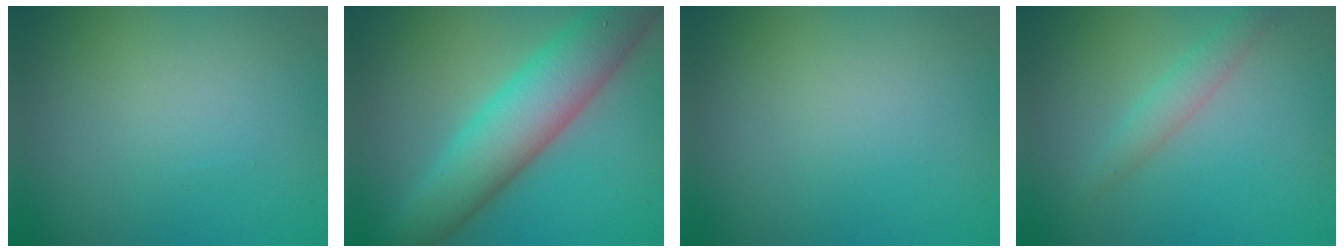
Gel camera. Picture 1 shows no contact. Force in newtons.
{"total": 8.4, "press": 8.4, "slide": 0.3}
{"total": 0.0}
{"total": 1.9, "press": 1.9, "slide": 0.1}